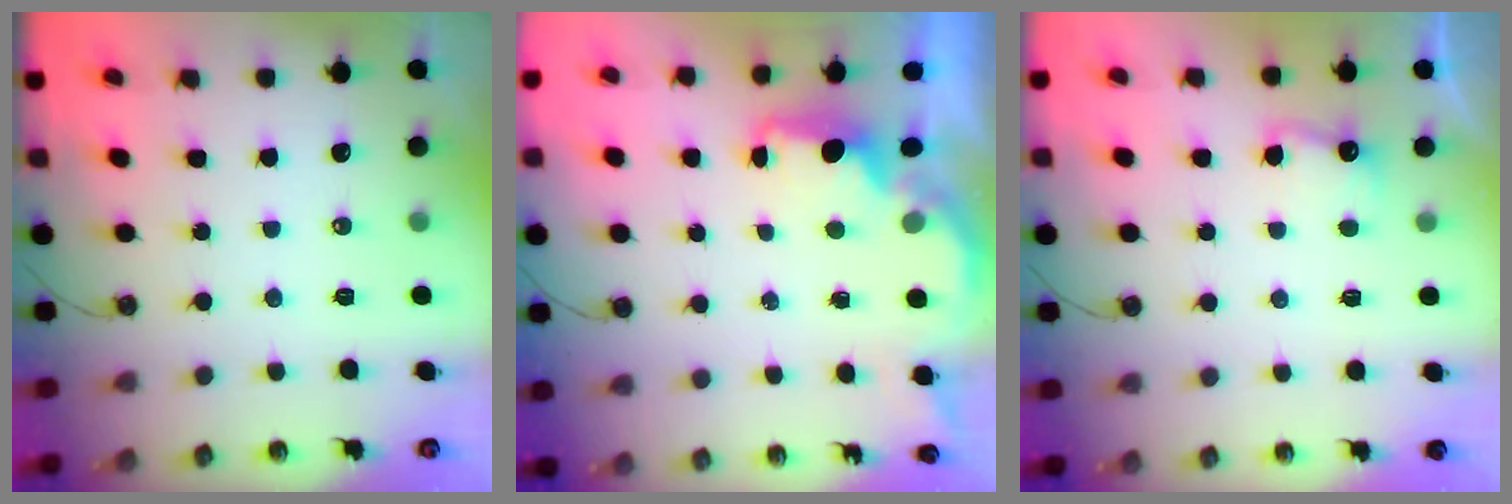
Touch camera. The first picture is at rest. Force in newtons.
{"total": 1.8, "press": 1.7, "slide": 0.5}
{"total": 3.0, "press": 2.8, "slide": 0.9}